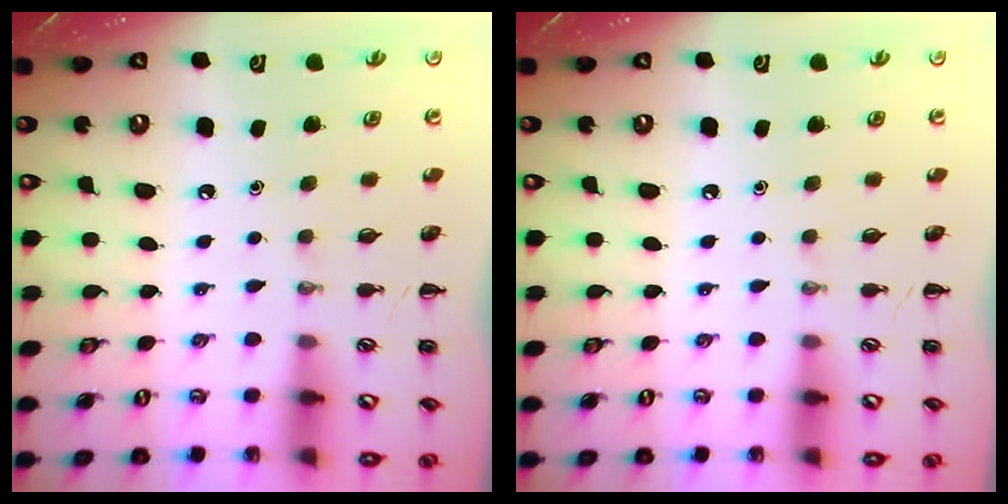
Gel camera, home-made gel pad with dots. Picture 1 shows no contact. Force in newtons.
{"total": 0.0}